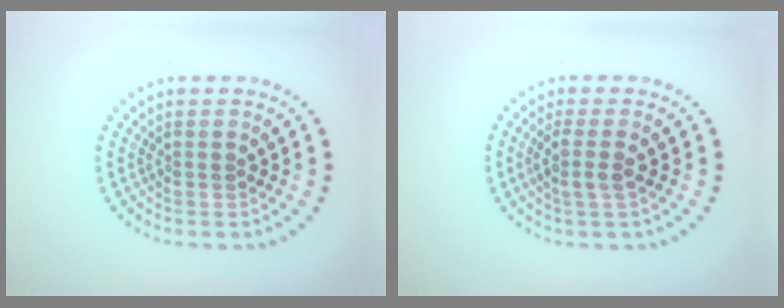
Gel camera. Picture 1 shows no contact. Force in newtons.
{"total": 2.0, "press": 1.7, "slide": 1.1}